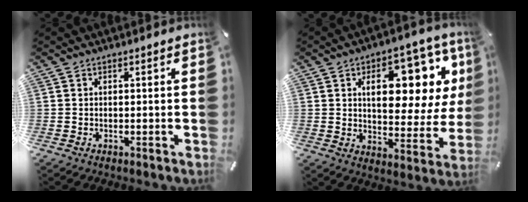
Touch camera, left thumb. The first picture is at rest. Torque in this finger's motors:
{"motor_torque": [2.50, 2.50, 1.49, -1.28, 0.17]}